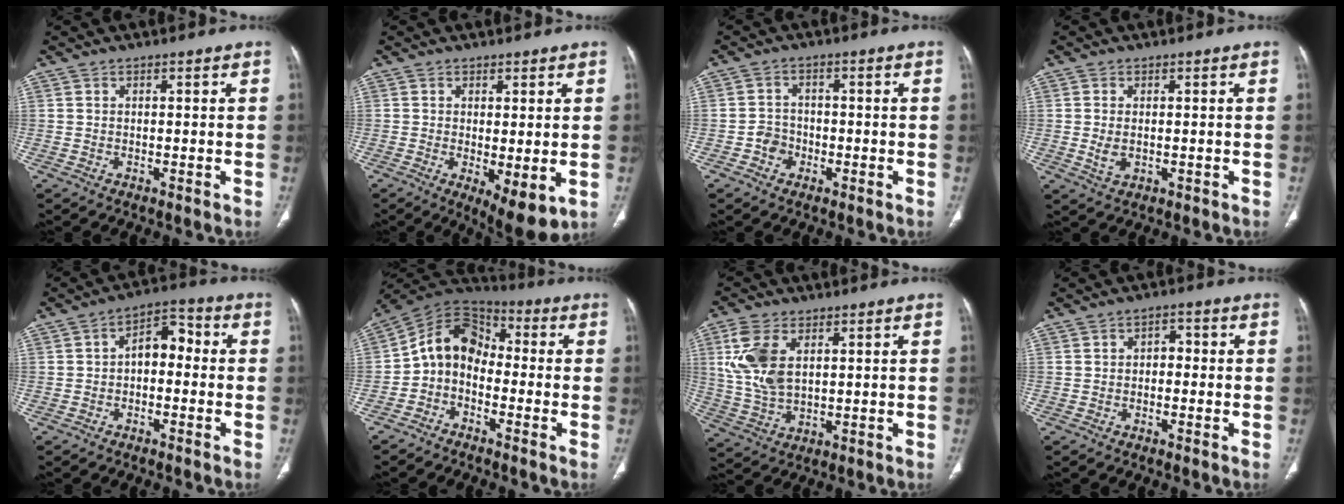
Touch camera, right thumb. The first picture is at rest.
{"total": 7.3, "force": [-1.3, 2.5, 6.8], "torque": [-0.104, -0.026, -0.013]}
{"total": 3.5, "force": [-1.4, 3.0, 1.2], "torque": [-0.003, 0.013, -0.031]}
{"total": 3.2, "force": [-0.2, 1.9, 2.5], "torque": [-0.054, -0.007, 0.001]}
{"total": 6.7, "force": [-0.5, 4.3, 5.1], "torque": [-0.058, 0.034, -0.021]}
{"total": 10.2, "force": [-2.3, 7.7, 6.3], "torque": [-0.095, 0.062, -0.060]}
{"total": 10.3, "force": [2.9, 5.8, 8.0], "torque": [-0.174, -0.004, 0.064]}
{"total": 2.4, "force": [-0.4, 1.7, 1.6], "torque": [-0.008, 0.013, -0.015]}